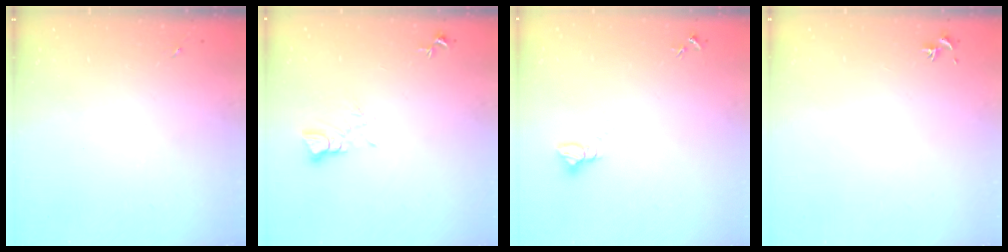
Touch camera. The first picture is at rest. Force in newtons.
{"total": 3.5, "press": 3.4, "slide": 0.3}
{"total": 2.8, "press": 2.8, "slide": 0.1}
{"total": 0.7, "press": 0.5, "slide": 0.4}